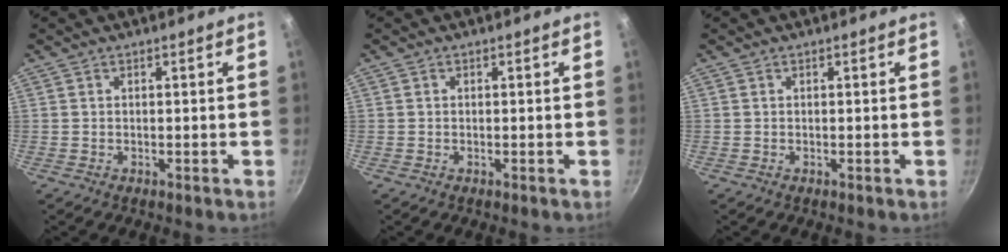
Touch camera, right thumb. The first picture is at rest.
{"total": 0.0}
{"total": 0.0}